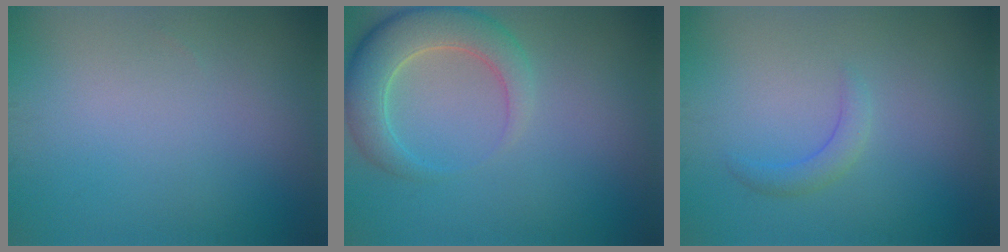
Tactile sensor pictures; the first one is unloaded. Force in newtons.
{"total": 5.3, "press": 5.3, "slide": 0.6}
{"total": 1.5, "press": 1.5, "slide": 0.2}